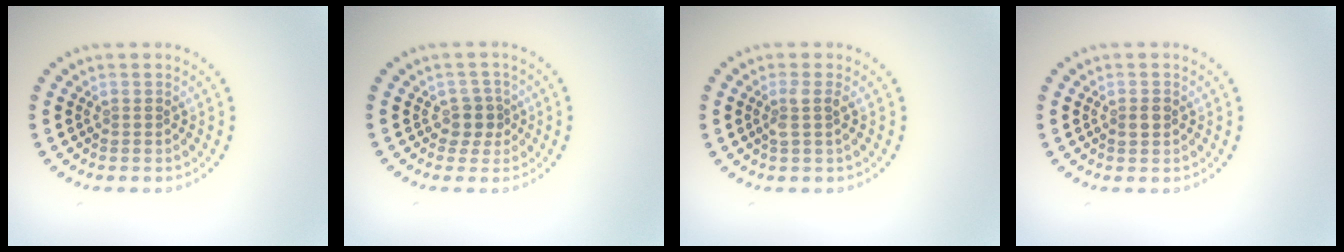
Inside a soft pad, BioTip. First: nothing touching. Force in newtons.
{"total": 1.8, "press": 1.4, "slide": 1.1}
{"total": 1.6, "press": 1.3, "slide": 0.9}
{"total": 1.0, "press": 1.0, "slide": 0.0}